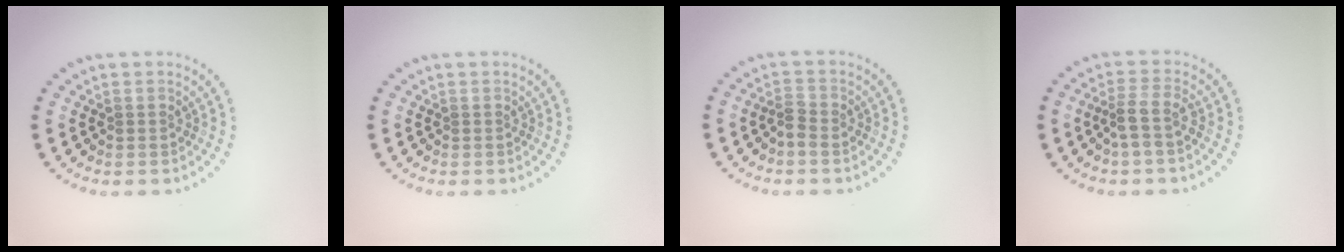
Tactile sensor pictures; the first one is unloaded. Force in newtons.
{"total": 0.0}
{"total": 1.3, "press": 1.1, "slide": 0.7}
{"total": 2.2, "press": 1.6, "slide": 1.5}